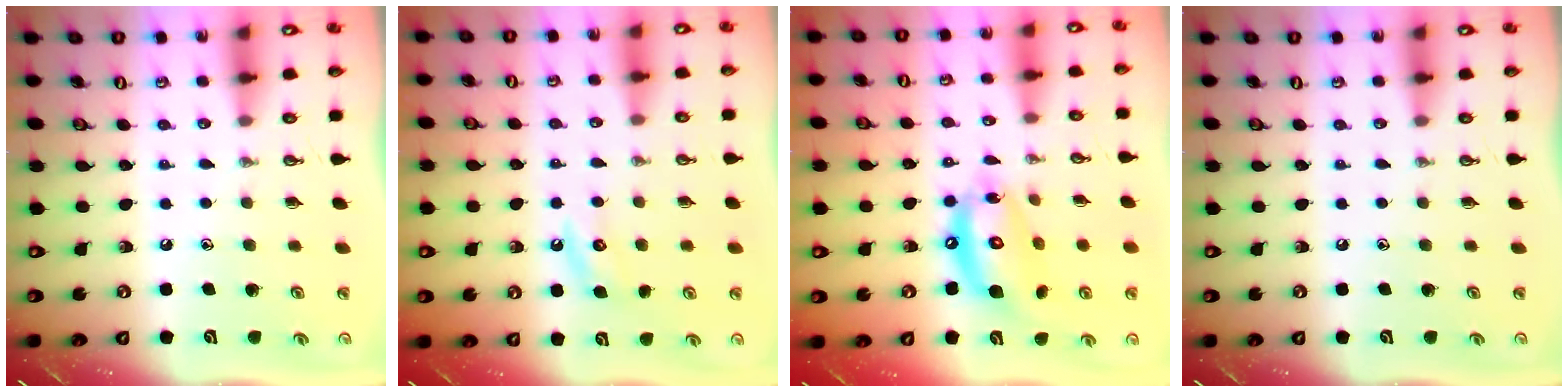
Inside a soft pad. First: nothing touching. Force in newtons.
{"total": 4.3, "press": 4.2, "slide": 0.5}
{"total": 13.5, "press": 13.4, "slide": 1.3}
{"total": 0.0}